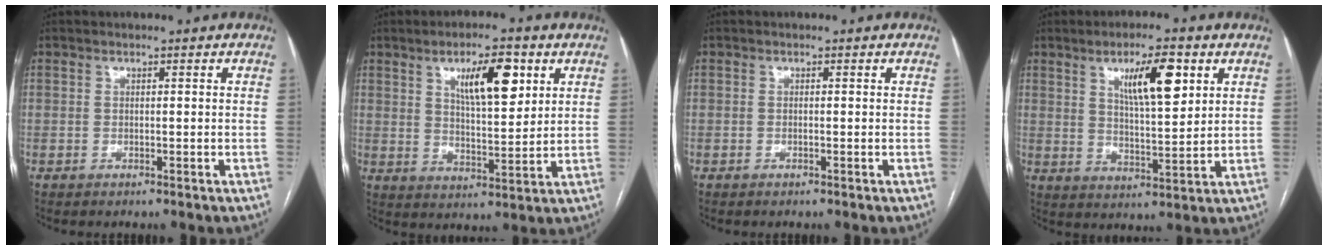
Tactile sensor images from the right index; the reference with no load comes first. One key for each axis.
{"total": 10.1, "fx": 4.6, "fy": 3.0, "fz": 8.5, "tx": -0.142, "ty": 0.004, "tz": 0.079}
{"total": 0.0}
{"total": 9.9, "fx": 4.5, "fy": 2.2, "fz": 8.5, "tx": -0.145, "ty": 0.002, "tz": 0.077}